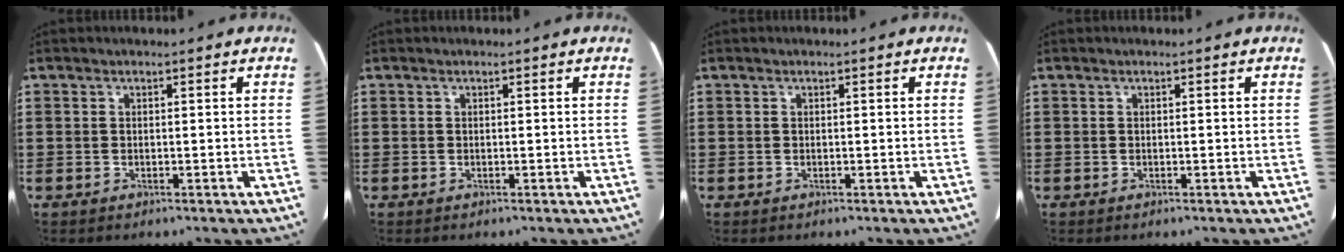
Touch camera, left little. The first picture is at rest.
{"total": 0.0}
{"total": 0.0}
{"total": 0.0}